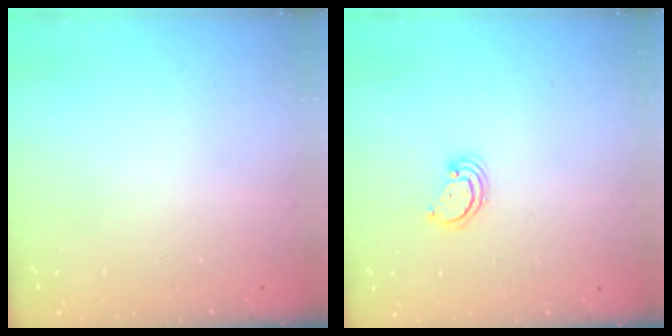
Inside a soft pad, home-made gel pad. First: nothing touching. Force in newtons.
{"total": 2.6, "press": 2.6, "slide": 0.2}